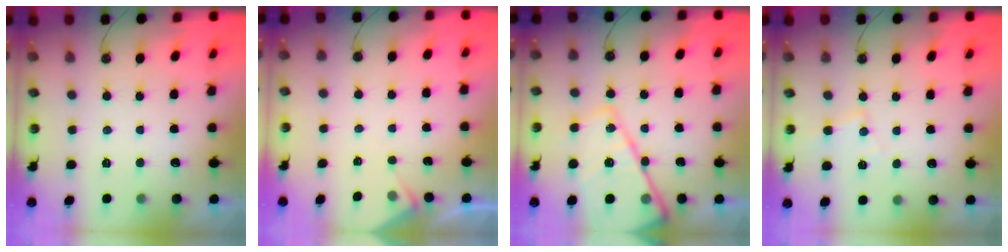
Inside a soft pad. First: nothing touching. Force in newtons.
{"total": 4.8, "press": 4.7, "slide": 0.6}
{"total": 22.4, "press": 22.3, "slide": 2.4}
{"total": 6.8, "press": 6.8, "slide": 0.3}